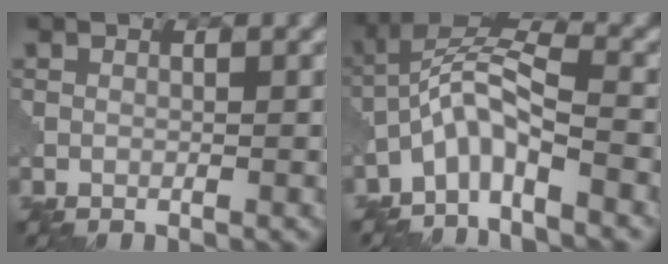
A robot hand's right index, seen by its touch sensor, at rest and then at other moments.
{"total": 5.2, "force": [-3.1, 1.2, 4.0], "torque": [-0.077, 0.014, -0.072]}